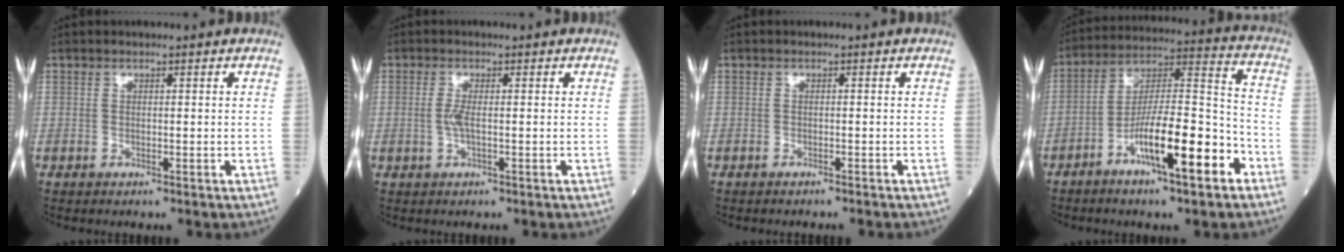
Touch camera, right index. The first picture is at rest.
{"total": 1.6, "force": [-0.2, 0.2, 1.6], "torque": [-0.038, -0.002, -0.005]}
{"total": 1.7, "force": [-1.6, 0.0, 0.5], "torque": [-0.010, -0.001, -0.021]}
{"total": 14.4, "force": [-7.0, 2.1, 12.4], "torque": [-0.214, 0.007, -0.121]}